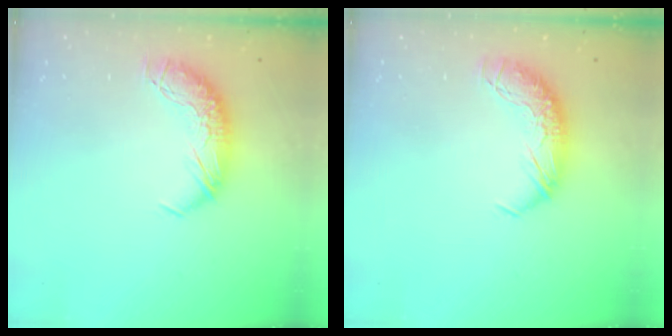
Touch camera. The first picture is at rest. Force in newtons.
{"total": 0.0}